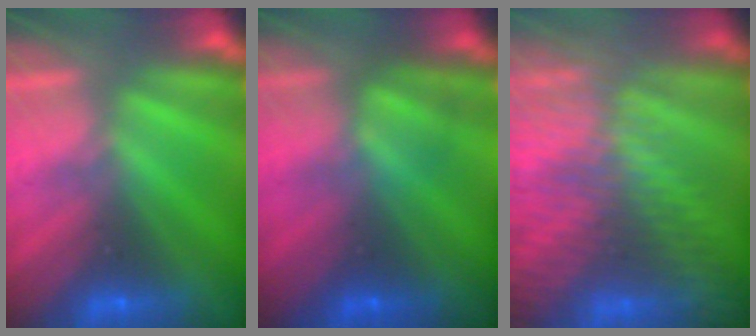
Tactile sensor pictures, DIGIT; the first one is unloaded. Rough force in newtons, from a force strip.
{"total": 4.5}
{"total": 7.7}